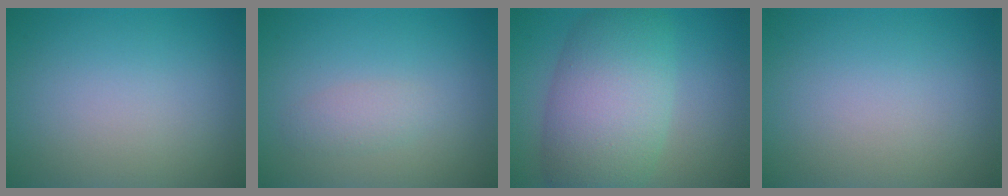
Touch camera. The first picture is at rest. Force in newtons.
{"total": 1.4, "press": 1.4, "slide": 0.1}
{"total": 8.7, "press": 8.7, "slide": 0.3}
{"total": 0.0}